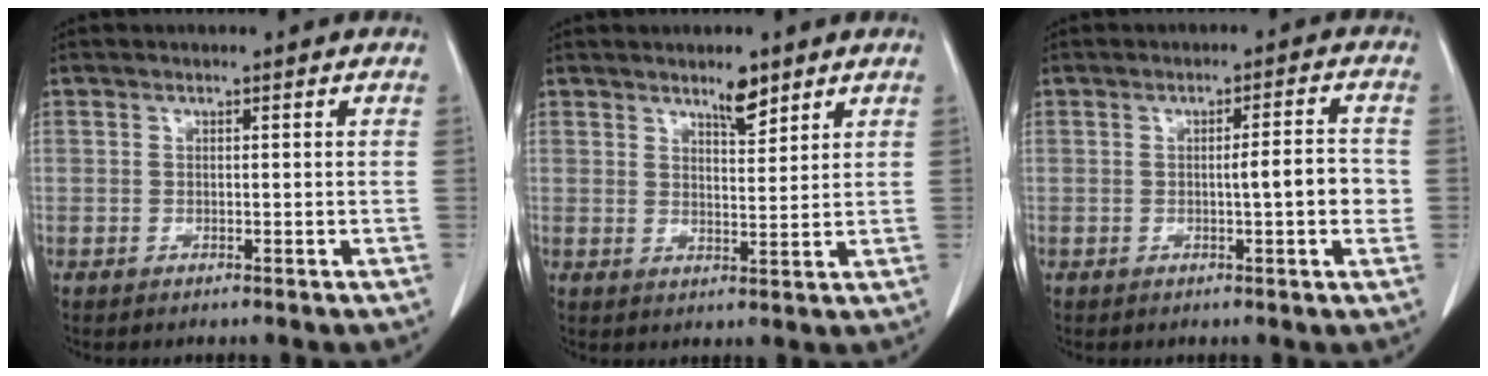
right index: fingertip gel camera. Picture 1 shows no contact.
{"total": 3.9, "force": [3.0, 1.0, 2.3], "torque": [-0.041, -0.003, 0.050]}
{"total": 4.9, "force": [-0.6, 0.5, 4.8], "torque": [-0.068, 0.006, -0.008]}